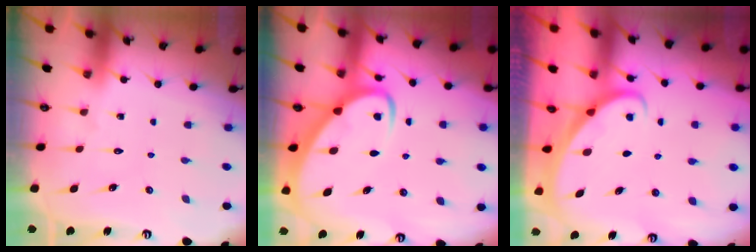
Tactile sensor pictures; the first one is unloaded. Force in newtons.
{"total": 6.0, "press": 6.0, "slide": 0.6}
{"total": 1.3, "press": 1.3, "slide": 0.0}